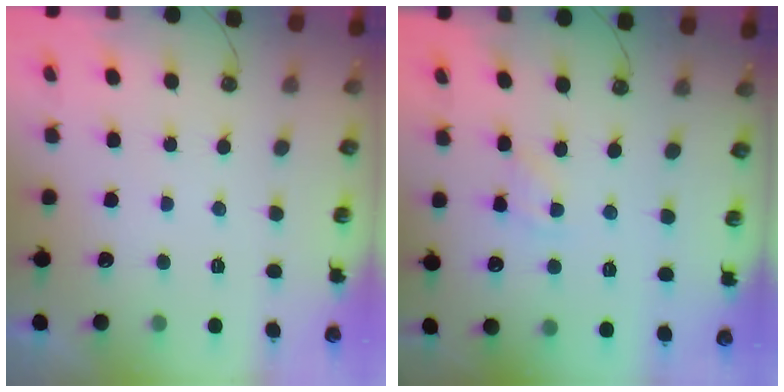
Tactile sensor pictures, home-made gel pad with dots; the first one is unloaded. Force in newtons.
{"total": 3.9, "press": 3.9, "slide": 0.5}